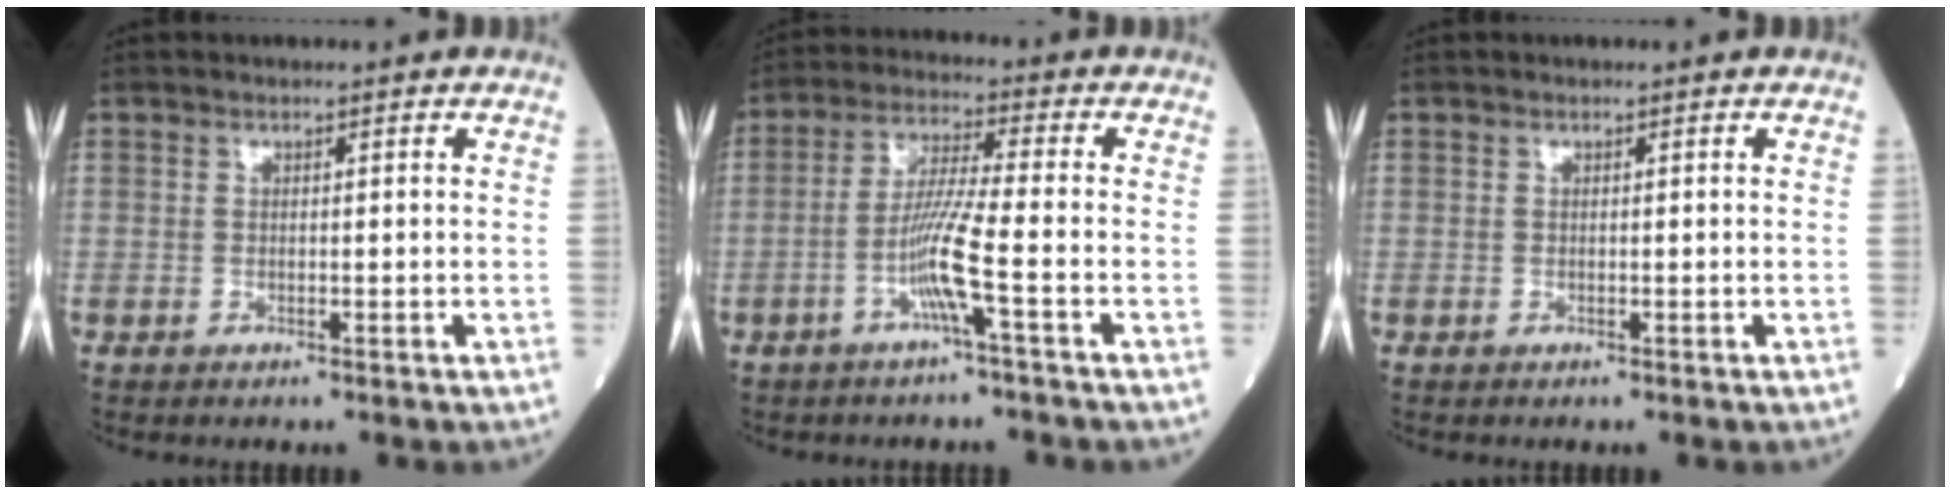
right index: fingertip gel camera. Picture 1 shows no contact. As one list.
[{"total": 6.8, "force": [-2.6, -1.0, 6.2], "torque": [-0.125, 0.003, -0.053]}, {"total": 0.0}]